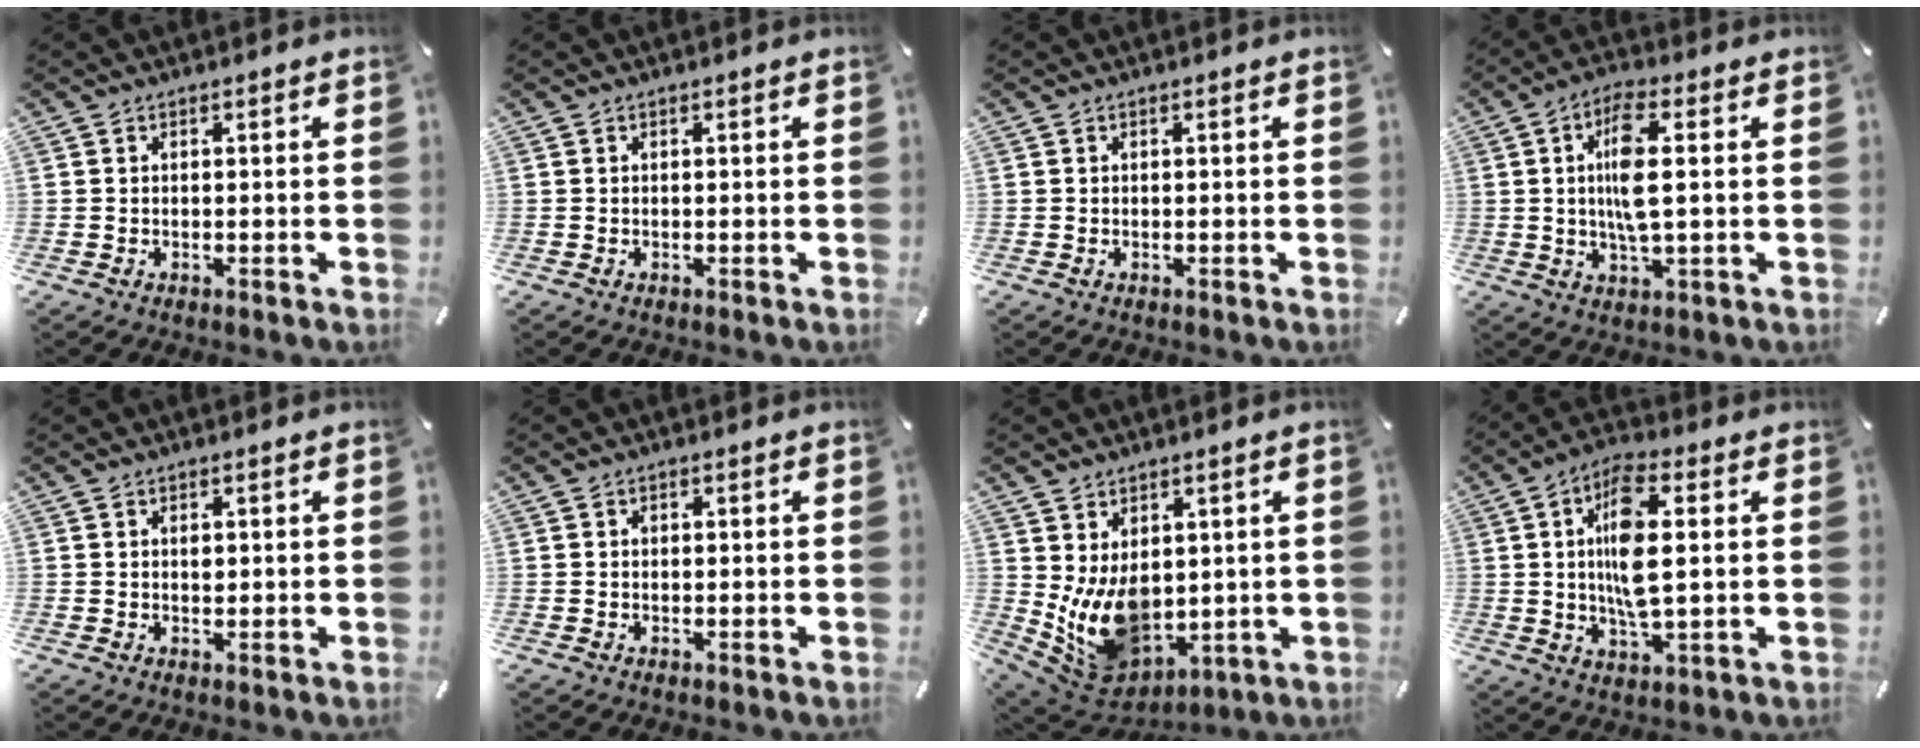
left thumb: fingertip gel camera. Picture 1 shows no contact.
{"total": 0.0}
{"total": 0.0}
{"total": 9.3, "force": [0.7, 2.6, 8.9], "torque": [-0.186, -0.004, 0.007]}
{"total": 1.1, "force": [0.2, 0.8, 0.7], "torque": [-0.009, -0.002, 0.002]}
{"total": 0.5, "force": [0.1, 0.5, 0.2], "torque": [-0.004, 0.002, 0.001]}
{"total": 12.7, "force": [0.5, 9.9, 8.0], "torque": [-0.157, -0.024, 0.021]}
{"total": 11.8, "force": [1.2, 4.2, 10.9], "torque": [-0.220, -0.003, 0.016]}